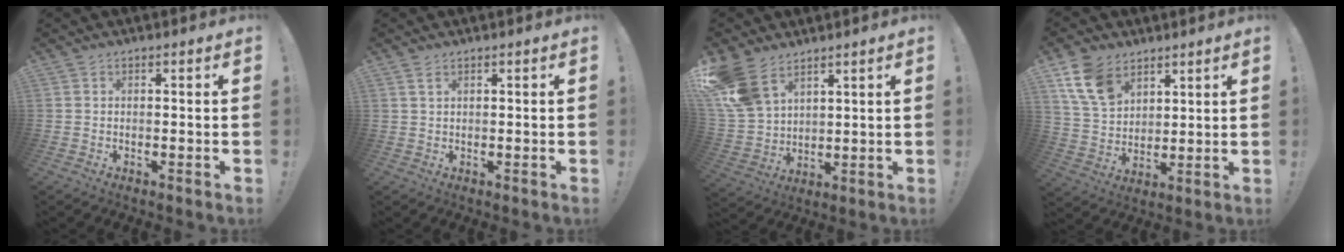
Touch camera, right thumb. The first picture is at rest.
{"total": 2.0, "force": [1.1, 0.9, 1.4], "torque": [-0.025, 0.000, 0.020]}
{"total": 13.1, "force": [8.6, 7.6, 6.3], "torque": [-0.136, -0.043, 0.174]}
{"total": 12.5, "force": [7.4, 8.1, 5.9], "torque": [-0.113, -0.028, 0.149]}